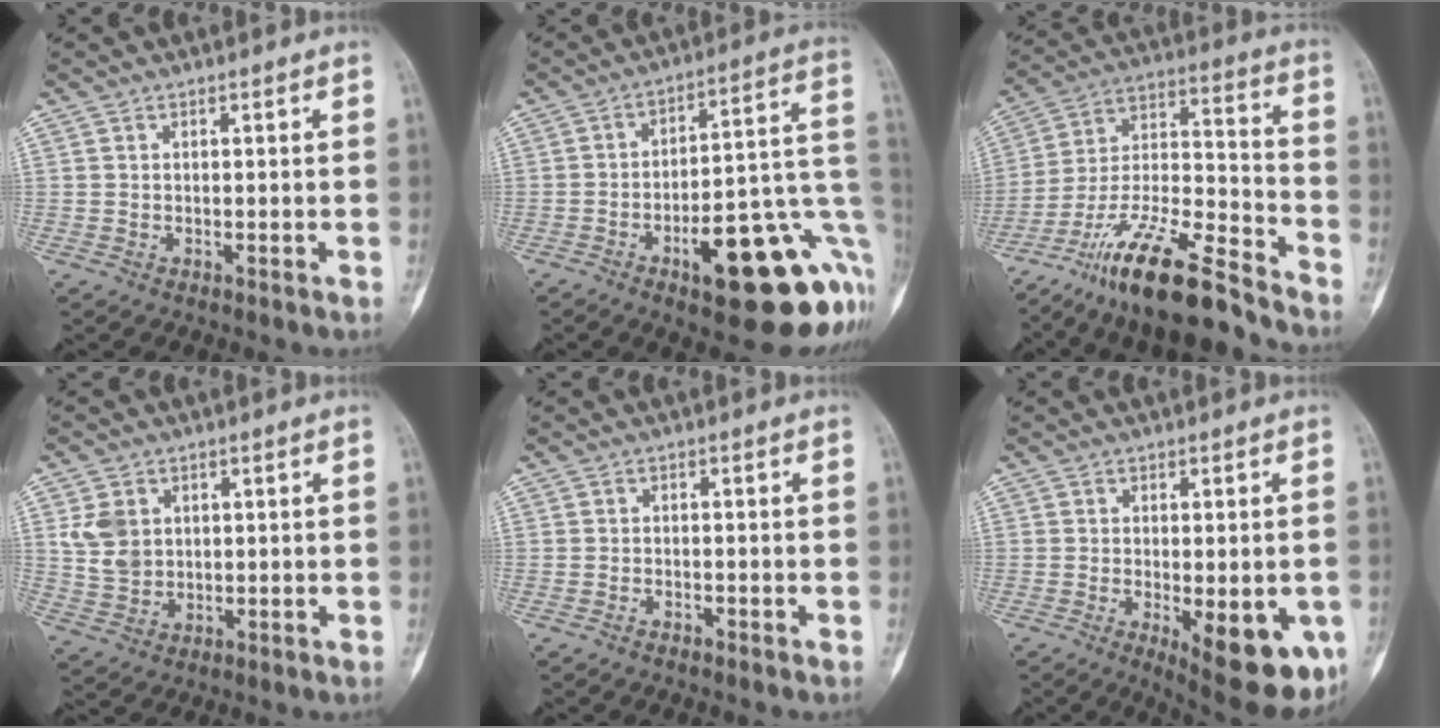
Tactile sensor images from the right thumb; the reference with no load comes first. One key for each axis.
{"total": 24.1, "fx": -8.4, "fy": 8.2, "fz": 21.1, "tx": -0.201, "ty": 0.051, "tz": -0.104}
{"total": 19.7, "fx": -15.5, "fy": 4.0, "fz": 11.6, "tx": -0.222, "ty": 0.082, "tz": -0.280}
{"total": 6.5, "fx": 1.8, "fy": 5.1, "fz": 3.6, "tx": -0.052, "ty": -0.005, "tz": 0.047}
{"total": 1.0, "fx": -0.9, "fy": 0.4, "fz": 0.3, "tx": -0.006, "ty": 0.005, "tz": -0.014}
{"total": 14.1, "fx": -5.1, "fy": 5.3, "fz": 12.0, "tx": -0.115, "ty": -0.007, "tz": -0.054}